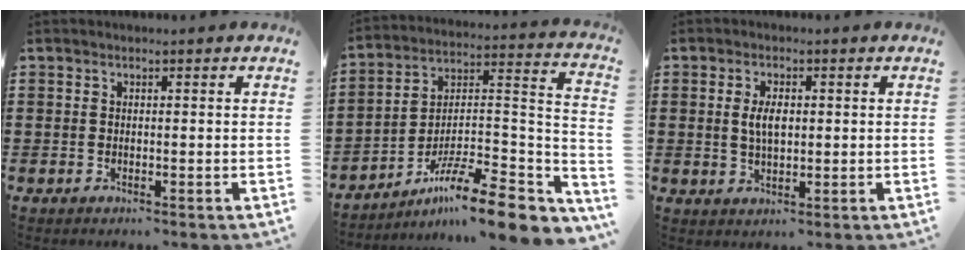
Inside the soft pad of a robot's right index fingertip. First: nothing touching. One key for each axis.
{"total": 11.8, "fx": -8.6, "fy": 2.0, "fz": 7.8, "tx": -0.120, "ty": 0.010, "tz": -0.159}
{"total": 3.7, "fx": 0.4, "fy": 1.7, "fz": 3.2, "tx": -0.057, "ty": 0.003, "tz": 0.003}